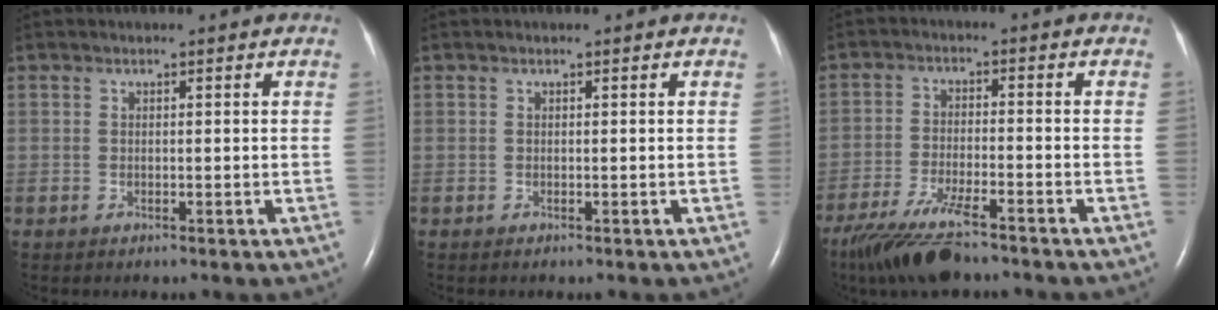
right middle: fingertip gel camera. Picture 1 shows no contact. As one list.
[{"total": 0.0}, {"total": 10.4, "force": [-8.1, 1.5, 6.4], "torque": [-0.126, -0.032, -0.143]}]